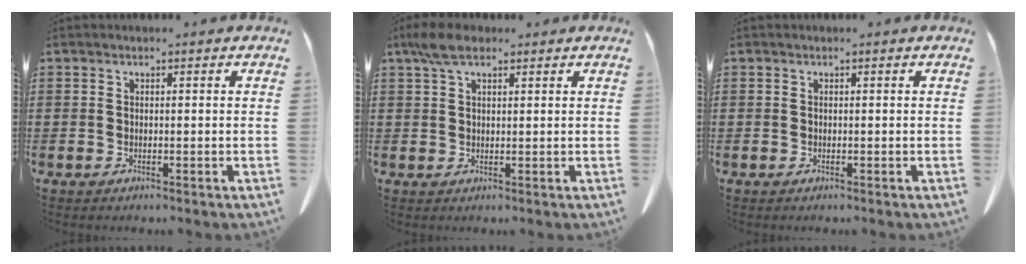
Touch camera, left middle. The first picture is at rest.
{"total": 4.2, "force": [2.5, 1.7, 2.8], "torque": [-0.064, 0.007, 0.046]}
{"total": 0.0}